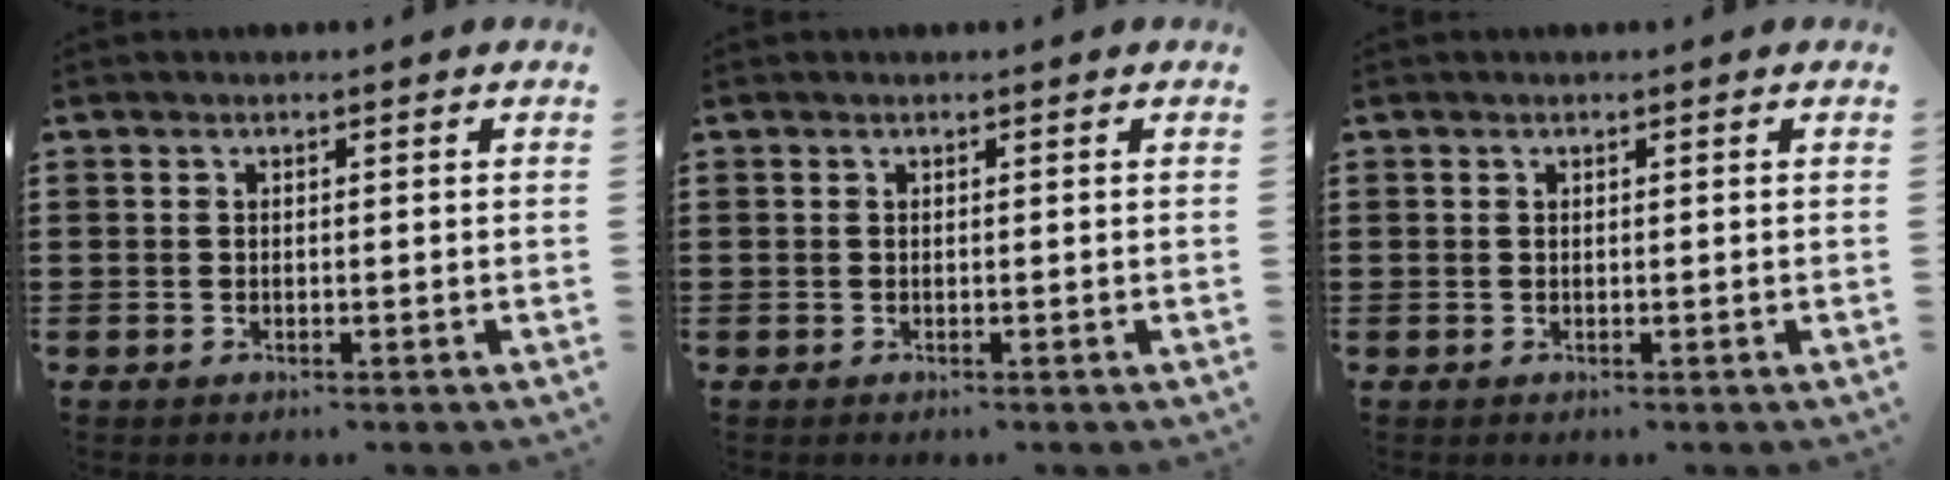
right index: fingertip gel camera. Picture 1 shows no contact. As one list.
[{"total": 0.0}, {"total": 0.0}]